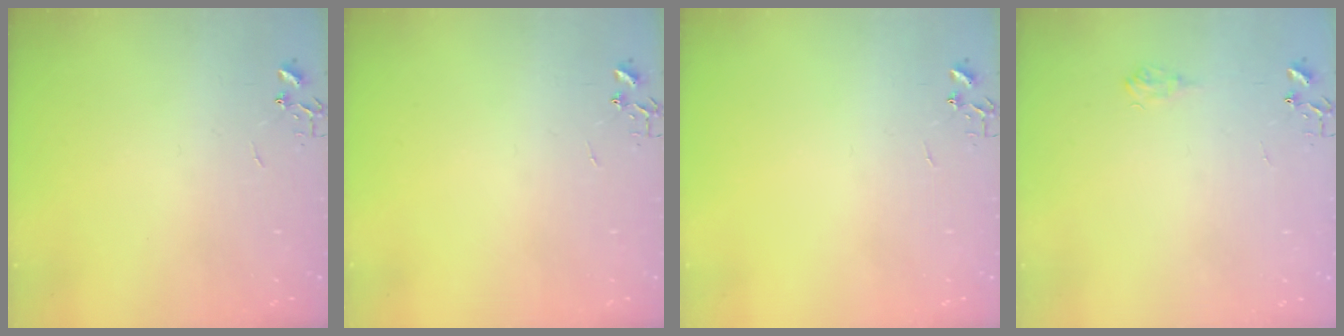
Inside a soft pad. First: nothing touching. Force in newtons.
{"total": 0.0}
{"total": 0.0}
{"total": 6.2, "press": 6.1, "slide": 0.8}